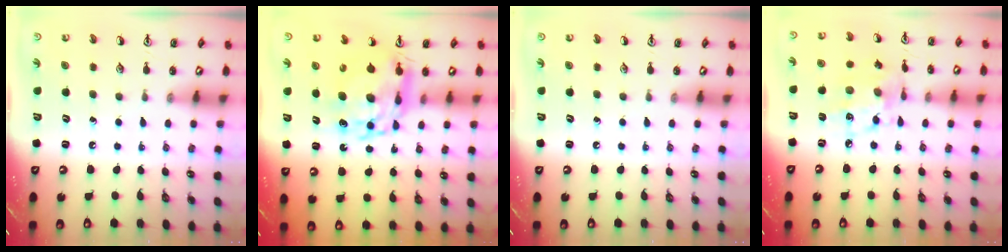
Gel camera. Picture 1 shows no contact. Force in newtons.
{"total": 13.1, "press": 13.0, "slide": 1.3}
{"total": 0.0}
{"total": 10.4, "press": 10.3, "slide": 0.7}